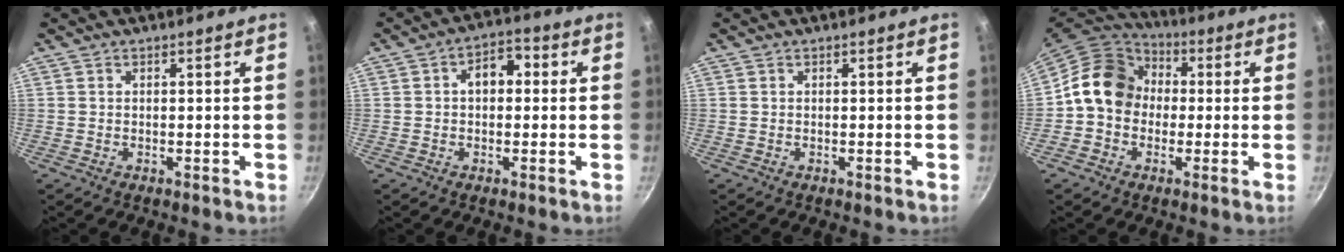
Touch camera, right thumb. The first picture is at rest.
{"total": 6.0, "force": [0.6, 4.2, 4.3], "torque": [-0.031, 0.020, -0.001]}
{"total": 0.0}
{"total": 12.8, "force": [0.6, 10.8, 6.9], "torque": [-0.077, 0.031, -0.010]}